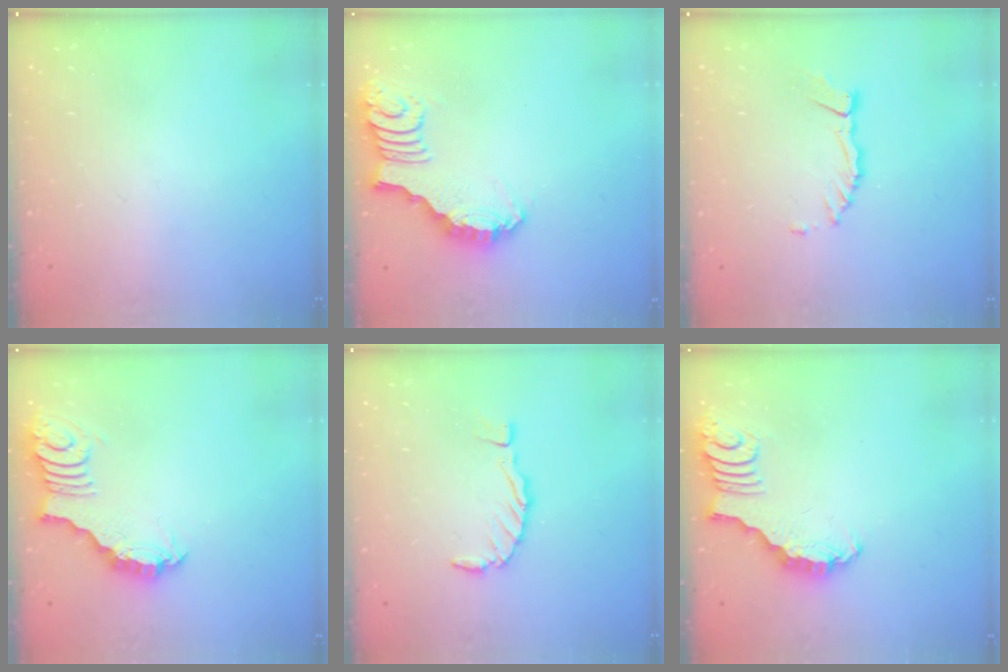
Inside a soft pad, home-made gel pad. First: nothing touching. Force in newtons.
{"total": 2.6, "press": 2.5, "slide": 0.5}
{"total": 3.8, "press": 3.7, "slide": 0.4}
{"total": 3.4, "press": 3.4, "slide": 0.1}
{"total": 1.5, "press": 1.4, "slide": 0.3}
{"total": 3.0, "press": 2.9, "slide": 0.3}